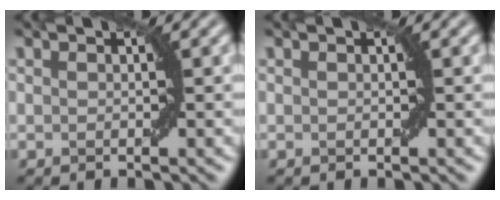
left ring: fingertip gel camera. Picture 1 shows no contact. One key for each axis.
{"total": 0.0}